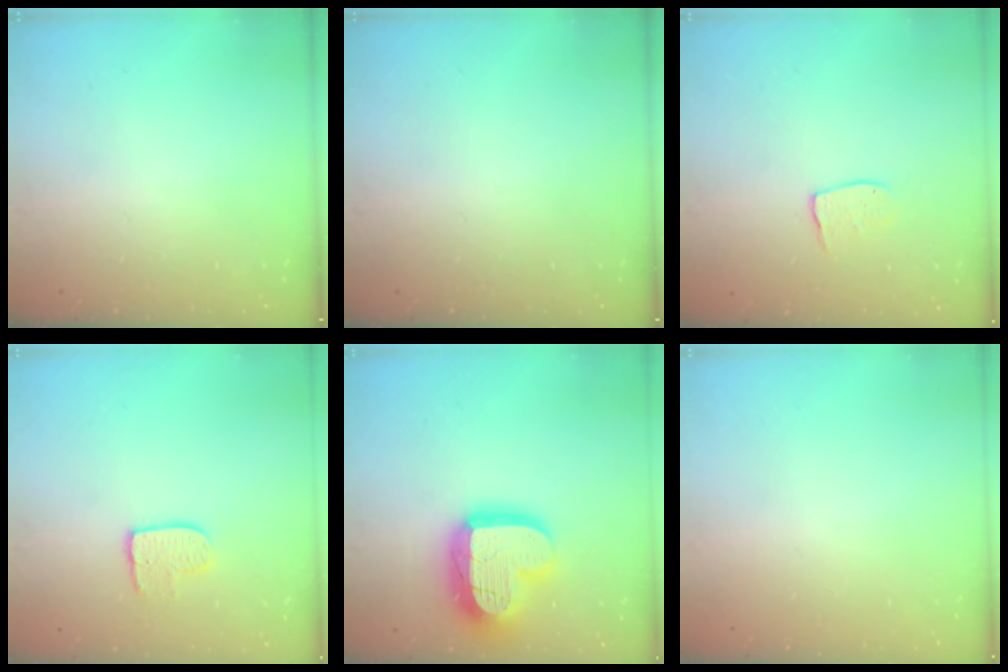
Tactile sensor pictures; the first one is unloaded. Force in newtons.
{"total": 0.0}
{"total": 7.0, "press": 7.0, "slide": 0.5}
{"total": 8.1, "press": 8.0, "slide": 0.6}
{"total": 21.7, "press": 21.6, "slide": 1.9}
{"total": 0.0}